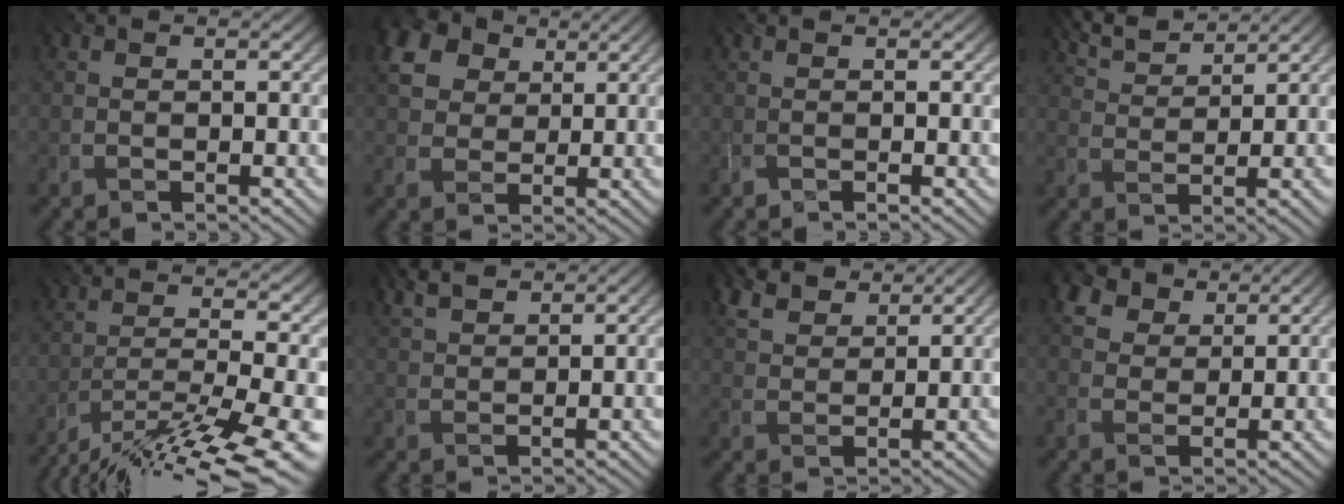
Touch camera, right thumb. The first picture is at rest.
{"total": 7.2, "force": [3.3, 5.0, 4.0], "torque": [-0.115, 0.025, 0.046]}
{"total": 0.6, "force": [-0.3, -0.6, 0.0], "torque": [-0.001, 0.007, -0.006]}
{"total": 5.0, "force": [4.2, 0.7, 2.5], "torque": [-0.064, 0.010, 0.077]}
{"total": 14.9, "force": [-12.2, 0.5, 8.5], "torque": [-0.120, -0.016, -0.196]}
{"total": 4.6, "force": [3.8, 1.0, 2.4], "torque": [-0.057, 0.008, 0.064]}
{"total": 5.8, "force": [4.5, 2.2, 3.1], "torque": [-0.080, 0.009, 0.080]}
{"total": 4.7, "force": [3.1, 2.6, 2.4], "torque": [-0.056, 0.009, 0.051]}